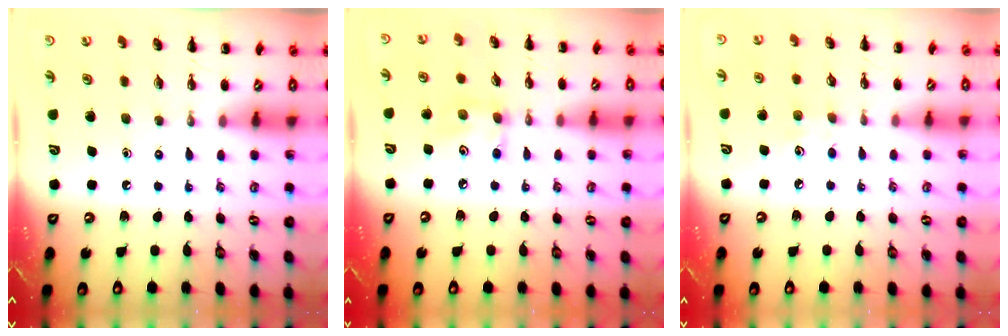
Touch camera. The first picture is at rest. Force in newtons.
{"total": 4.9, "press": 4.8, "slide": 0.7}
{"total": 4.7, "press": 4.5, "slide": 1.3}